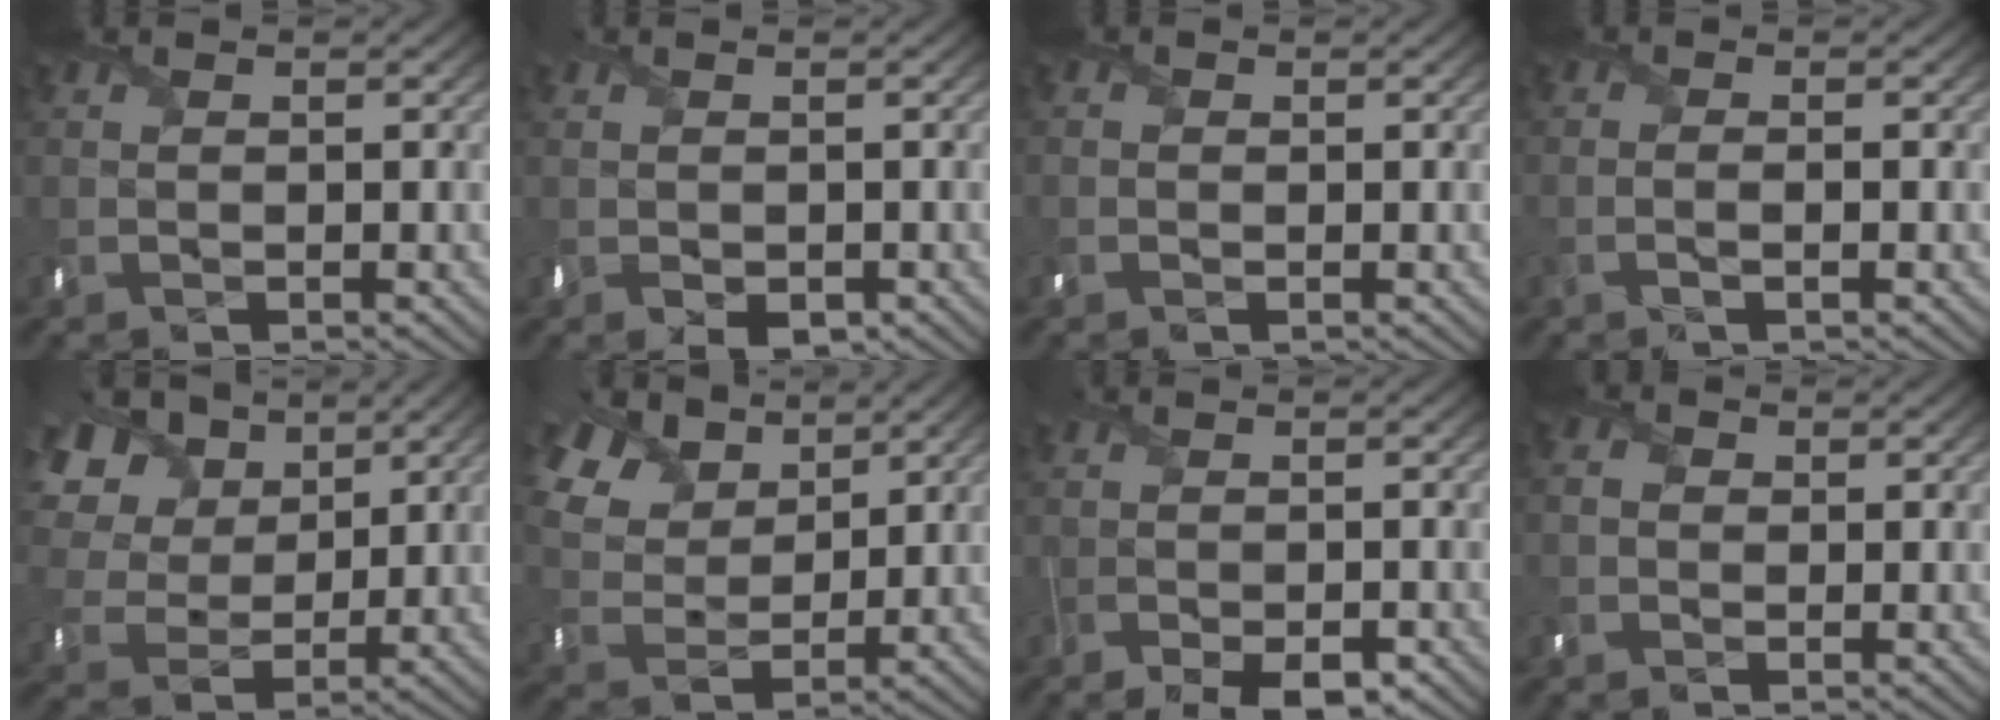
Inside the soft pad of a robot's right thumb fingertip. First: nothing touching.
{"total": 1.8, "force": [-0.6, 1.1, 1.2], "torque": [-0.030, -0.010, -0.011]}
{"total": 0.6, "force": [-0.1, 0.6, 0.3], "torque": [-0.005, -0.002, -0.004]}
{"total": 1.2, "force": [-0.8, -0.2, 0.8], "torque": [-0.012, 0.000, -0.018]}
{"total": 13.1, "force": [5.7, 9.3, 7.4], "torque": [-0.221, 0.044, 0.101]}
{"total": 11.0, "force": [6.9, 6.4, 5.8], "torque": [-0.179, 0.031, 0.112]}
{"total": 4.5, "force": [-2.9, 2.0, 2.9], "torque": [-0.057, -0.013, -0.047]}
{"total": 1.7, "force": [-0.3, 1.5, 0.7], "torque": [-0.019, 0.002, -0.012]}